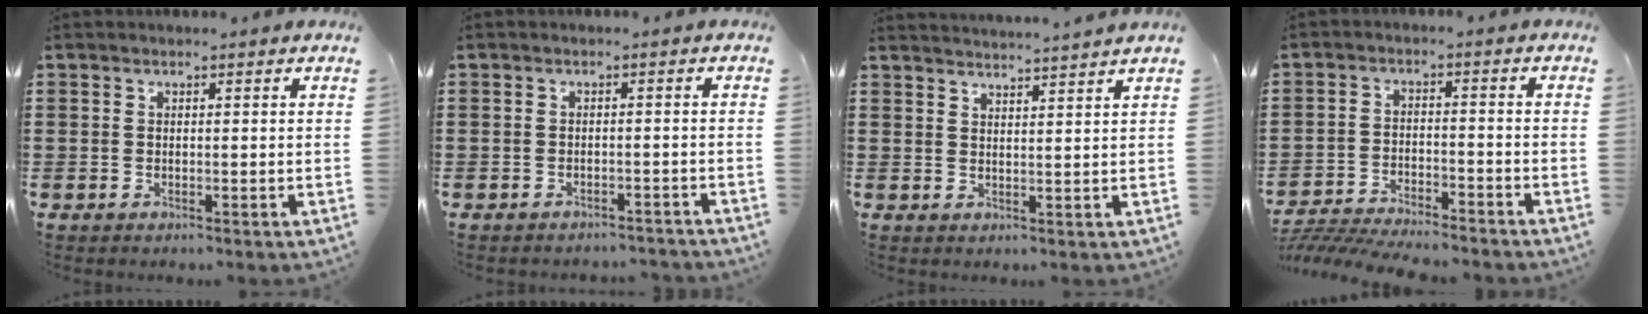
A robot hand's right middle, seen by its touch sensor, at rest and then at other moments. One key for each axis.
{"total": 1.5, "fx": -1.5, "fy": 0.2, "fz": 0.0, "tx": -0.007, "ty": -0.001, "tz": -0.032}
{"total": 2.7, "fx": 2.6, "fy": -0.6, "fz": -0.1, "tx": -0.005, "ty": -0.010, "tz": 0.049}
{"total": 5.3, "fx": -5.2, "fy": 0.4, "fz": 1.0, "tx": -0.028, "ty": -0.002, "tz": -0.108}